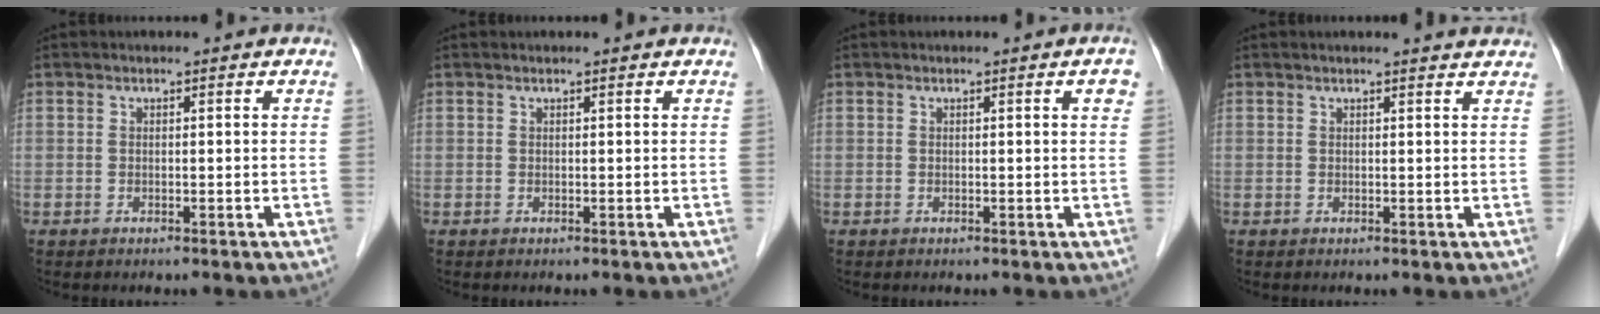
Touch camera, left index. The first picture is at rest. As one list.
[{"total": 0.5, "force": [0.5, 0.0, 0.2], "torque": [-0.005, 0.005, 0.010]}, {"total": 1.4, "force": [0.5, 0.1, 1.3], "torque": [-0.015, 0.003, 0.005]}, {"total": 3.9, "force": [3.8, 0.1, 1.1], "torque": [-0.016, 0.005, 0.032]}]